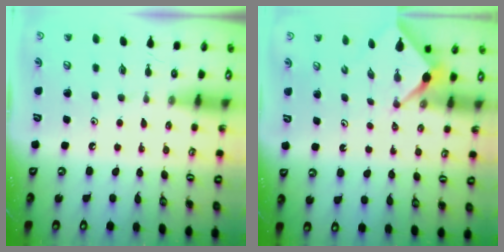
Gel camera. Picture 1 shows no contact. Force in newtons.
{"total": 2.5, "press": 2.5, "slide": 0.2}